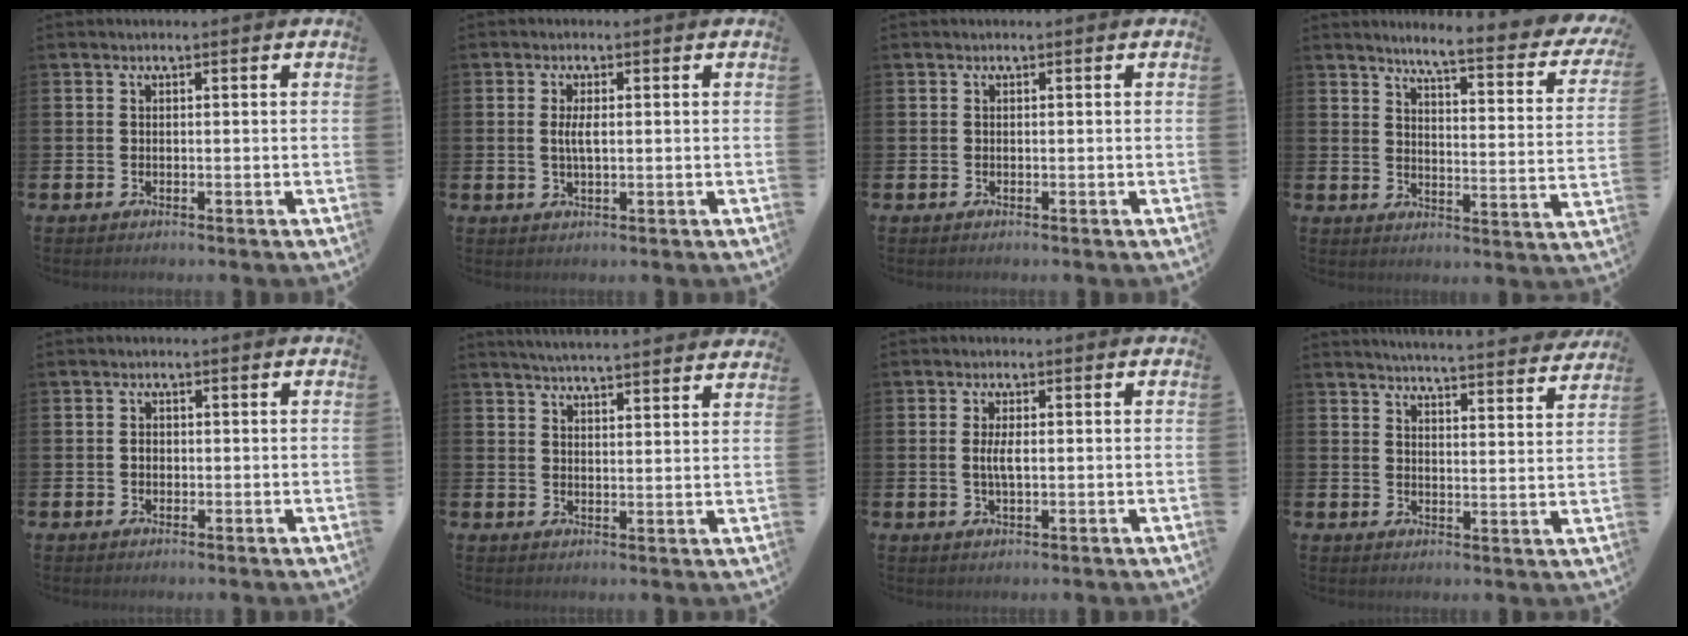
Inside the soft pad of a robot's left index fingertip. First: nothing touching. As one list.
[{"total": 2.5, "force": [0.3, 0.9, 2.3], "torque": [-0.041, 0.001, 0.002]}, {"total": 0.0}, {"total": 5.1, "force": [4.4, 0.4, 2.5], "torque": [-0.046, -0.050, 0.060]}, {"total": 1.2, "force": [-0.1, 1.0, 0.7], "torque": [0.000, 0.002, -0.005]}, {"total": 4.8, "force": [4.7, -0.3, 0.4], "torque": [-0.014, -0.032, 0.083]}, {"total": 2.8, "force": [0.2, 1.0, 2.6], "torque": [-0.045, 0.002, -0.001]}, {"total": 5.0, "force": [4.9, -0.2, 0.5], "torque": [-0.013, -0.045, 0.083]}]